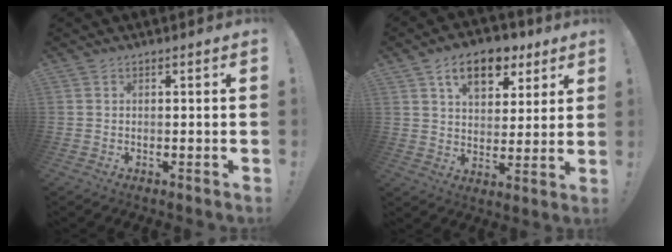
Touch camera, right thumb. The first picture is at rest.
{"total": 13.0, "force": [7.1, 7.8, 7.6], "torque": [-0.110, -0.028, 0.125]}